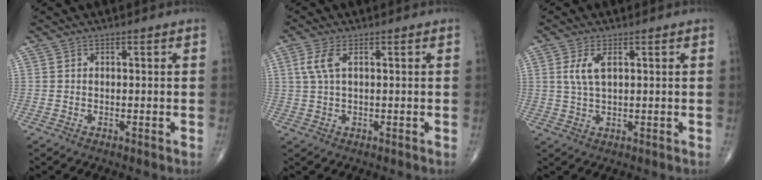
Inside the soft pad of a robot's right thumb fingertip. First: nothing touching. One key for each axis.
{"total": 3.8, "fx": 1.2, "fy": 1.4, "fz": 3.3, "tx": -0.090, "ty": 0.011, "tz": 0.025}
{"total": 4.1, "fx": 1.2, "fy": 1.6, "fz": 3.5, "tx": -0.079, "ty": 0.000, "tz": 0.028}